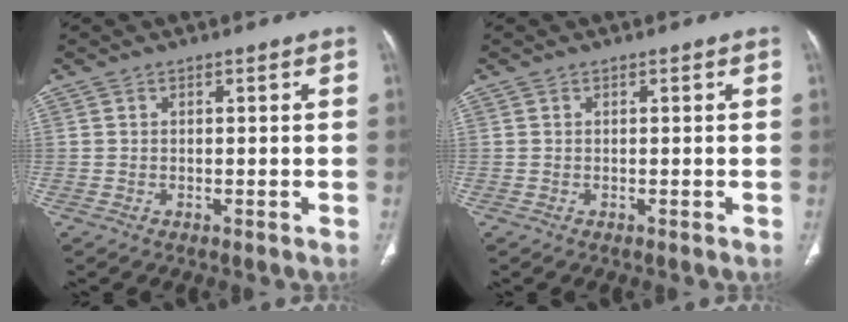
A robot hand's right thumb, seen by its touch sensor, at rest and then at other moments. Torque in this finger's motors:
{"motor_torque": [0.01, 0.01, 0.02, 0.02, 0.00]}